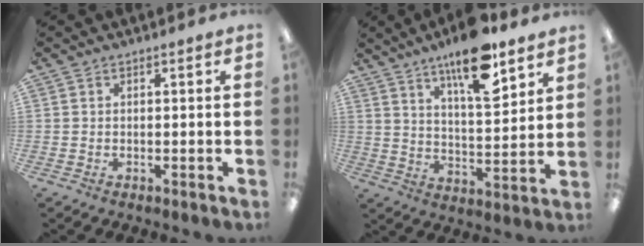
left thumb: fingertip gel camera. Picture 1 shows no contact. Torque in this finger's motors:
{"motor_torque": [0.79, 0.41, 1.44, -1.23, 0.26]}